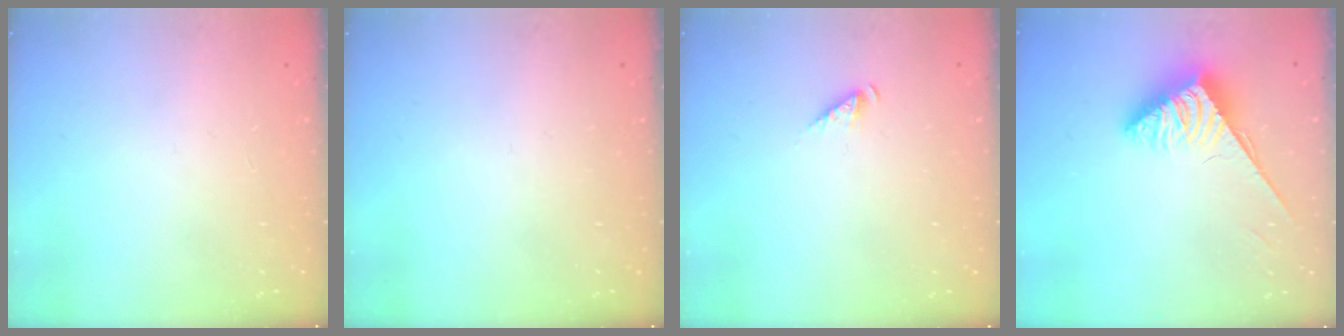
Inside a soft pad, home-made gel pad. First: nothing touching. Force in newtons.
{"total": 0.0}
{"total": 2.8, "press": 2.8, "slide": 0.4}
{"total": 3.8, "press": 3.7, "slide": 0.6}